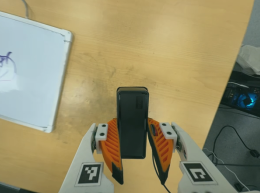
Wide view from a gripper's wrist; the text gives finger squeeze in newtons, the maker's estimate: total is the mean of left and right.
{"total": 4.3, "left": 2.9, "right": 5.8}